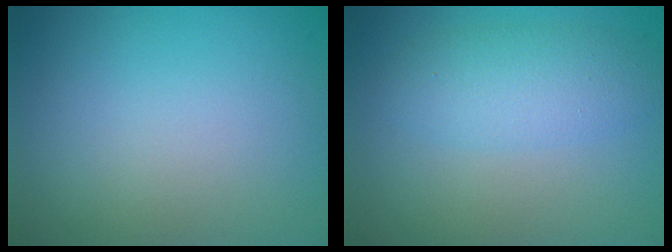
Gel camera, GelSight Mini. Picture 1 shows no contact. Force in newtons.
{"total": 3.2, "press": 3.2, "slide": 0.1}